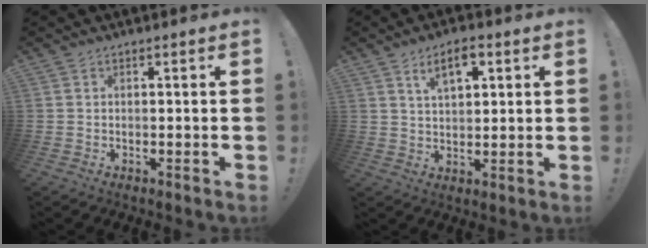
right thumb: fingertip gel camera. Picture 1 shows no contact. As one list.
[{"total": 7.3, "force": [3.7, 3.5, 5.2], "torque": [-0.076, -0.008, 0.063]}]